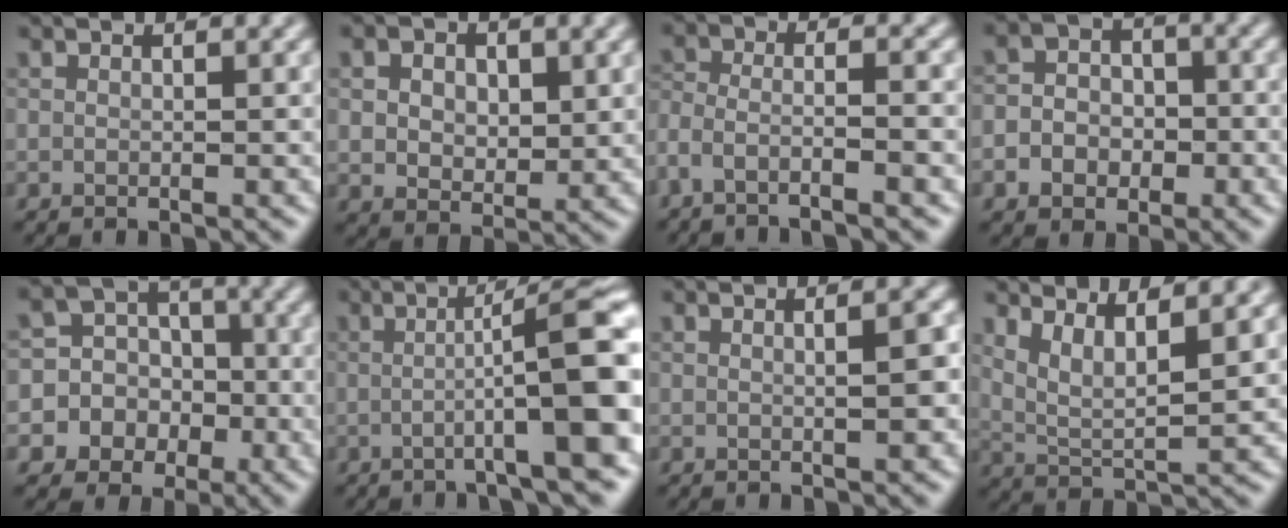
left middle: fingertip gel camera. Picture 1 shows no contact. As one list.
[{"total": 4.6, "force": [1.3, 3.3, 2.9], "torque": [-0.054, -0.009, 0.012]}, {"total": 4.4, "force": [-3.1, 0.9, 3.0], "torque": [-0.056, -0.007, -0.074]}, {"total": 5.0, "force": [-1.4, 4.2, 2.2], "torque": [-0.017, -0.005, -0.045]}, {"total": 9.8, "force": [-2.7, 9.2, 1.8], "torque": [-0.052, 0.005, -0.068]}, {"total": 10.3, "force": [-1.0, 1.8, 10.1], "torque": [-0.128, 0.006, -0.026]}, {"total": 3.1, "force": [0.2, 0.9, 2.9], "torque": [-0.036, -0.002, -0.007]}, {"total": 4.6, "force": [2.7, 1.4, 3.4], "torque": [-0.073, -0.011, 0.052]}]